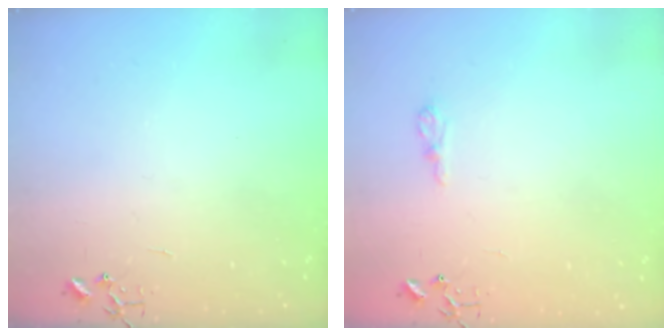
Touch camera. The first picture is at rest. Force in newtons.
{"total": 5.9, "press": 5.8, "slide": 0.7}